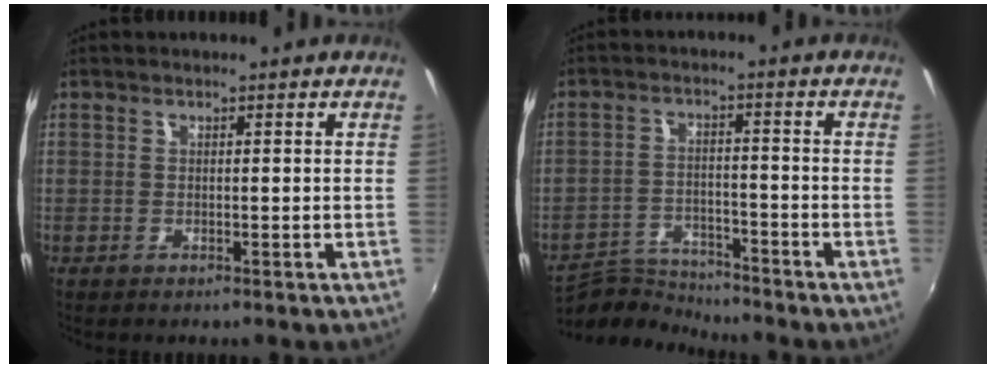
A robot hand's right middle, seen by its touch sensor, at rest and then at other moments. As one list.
[{"total": 8.2, "force": [-8.1, 0.8, 0.7], "torque": [-0.035, 0.005, -0.149]}]